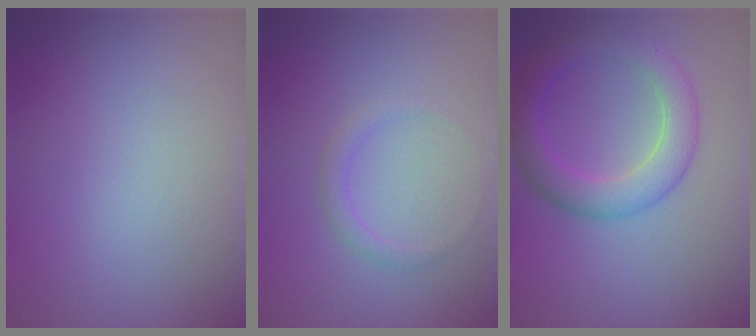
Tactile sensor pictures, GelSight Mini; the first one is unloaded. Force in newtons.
{"total": 1.2, "press": 1.2, "slide": 0.0}
{"total": 4.7, "press": 4.7, "slide": 0.2}